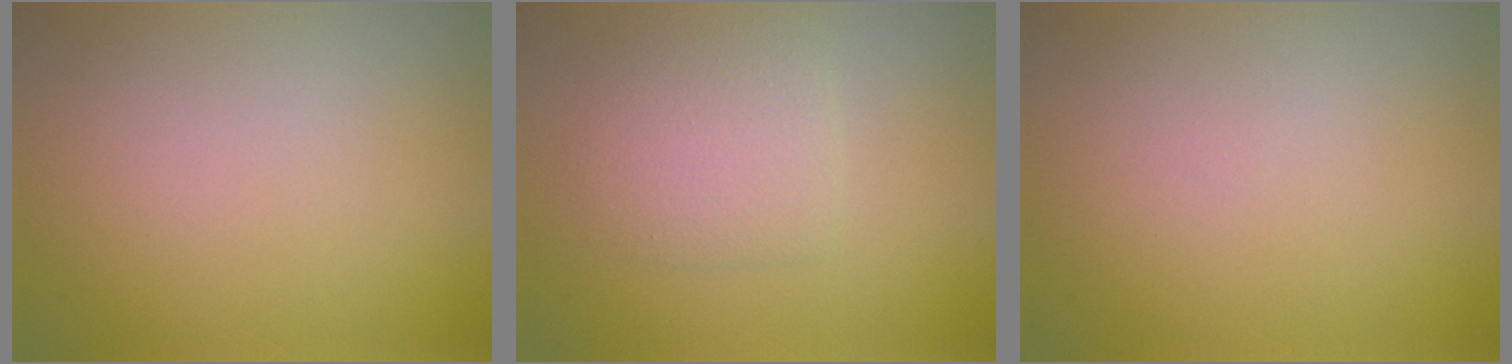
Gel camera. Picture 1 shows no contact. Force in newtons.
{"total": 2.9, "press": 2.9, "slide": 0.1}
{"total": 0.0}